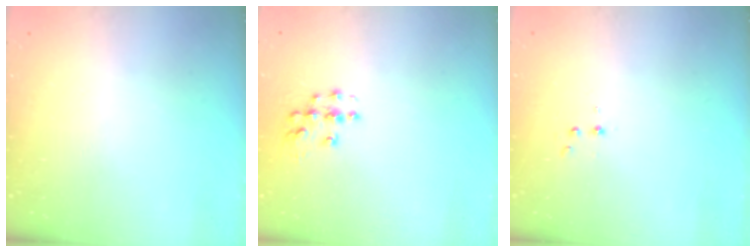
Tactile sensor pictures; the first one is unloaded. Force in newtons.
{"total": 6.6, "press": 6.6, "slide": 0.3}
{"total": 3.2, "press": 3.1, "slide": 1.0}